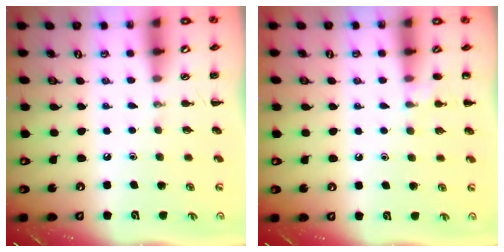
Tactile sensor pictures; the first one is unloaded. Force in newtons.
{"total": 6.6, "press": 6.3, "slide": 1.9}